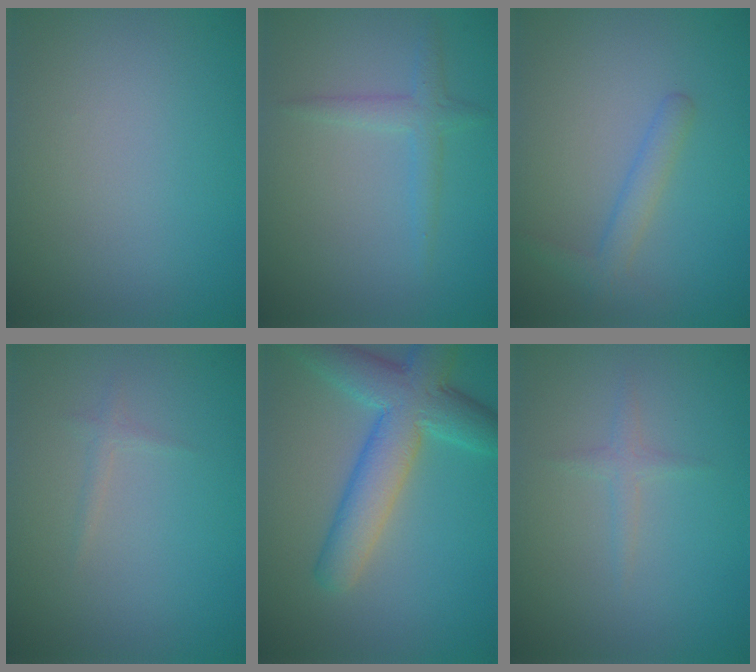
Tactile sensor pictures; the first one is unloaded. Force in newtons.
{"total": 1.8, "press": 1.7, "slide": 0.1}
{"total": 2.0, "press": 1.9, "slide": 0.1}
{"total": 0.7, "press": 0.7, "slide": 0.0}
{"total": 7.1, "press": 7.1, "slide": 0.1}
{"total": 1.1, "press": 1.1, "slide": 0.1}